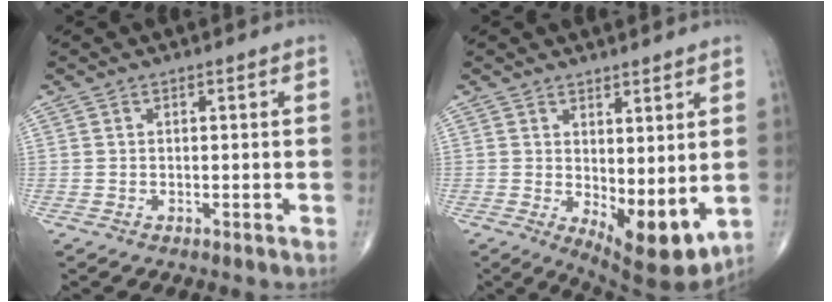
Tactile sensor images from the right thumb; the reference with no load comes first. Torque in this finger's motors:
{"motor_torque": [-0.39, 1.03, 0.12, -0.12, 0.06]}